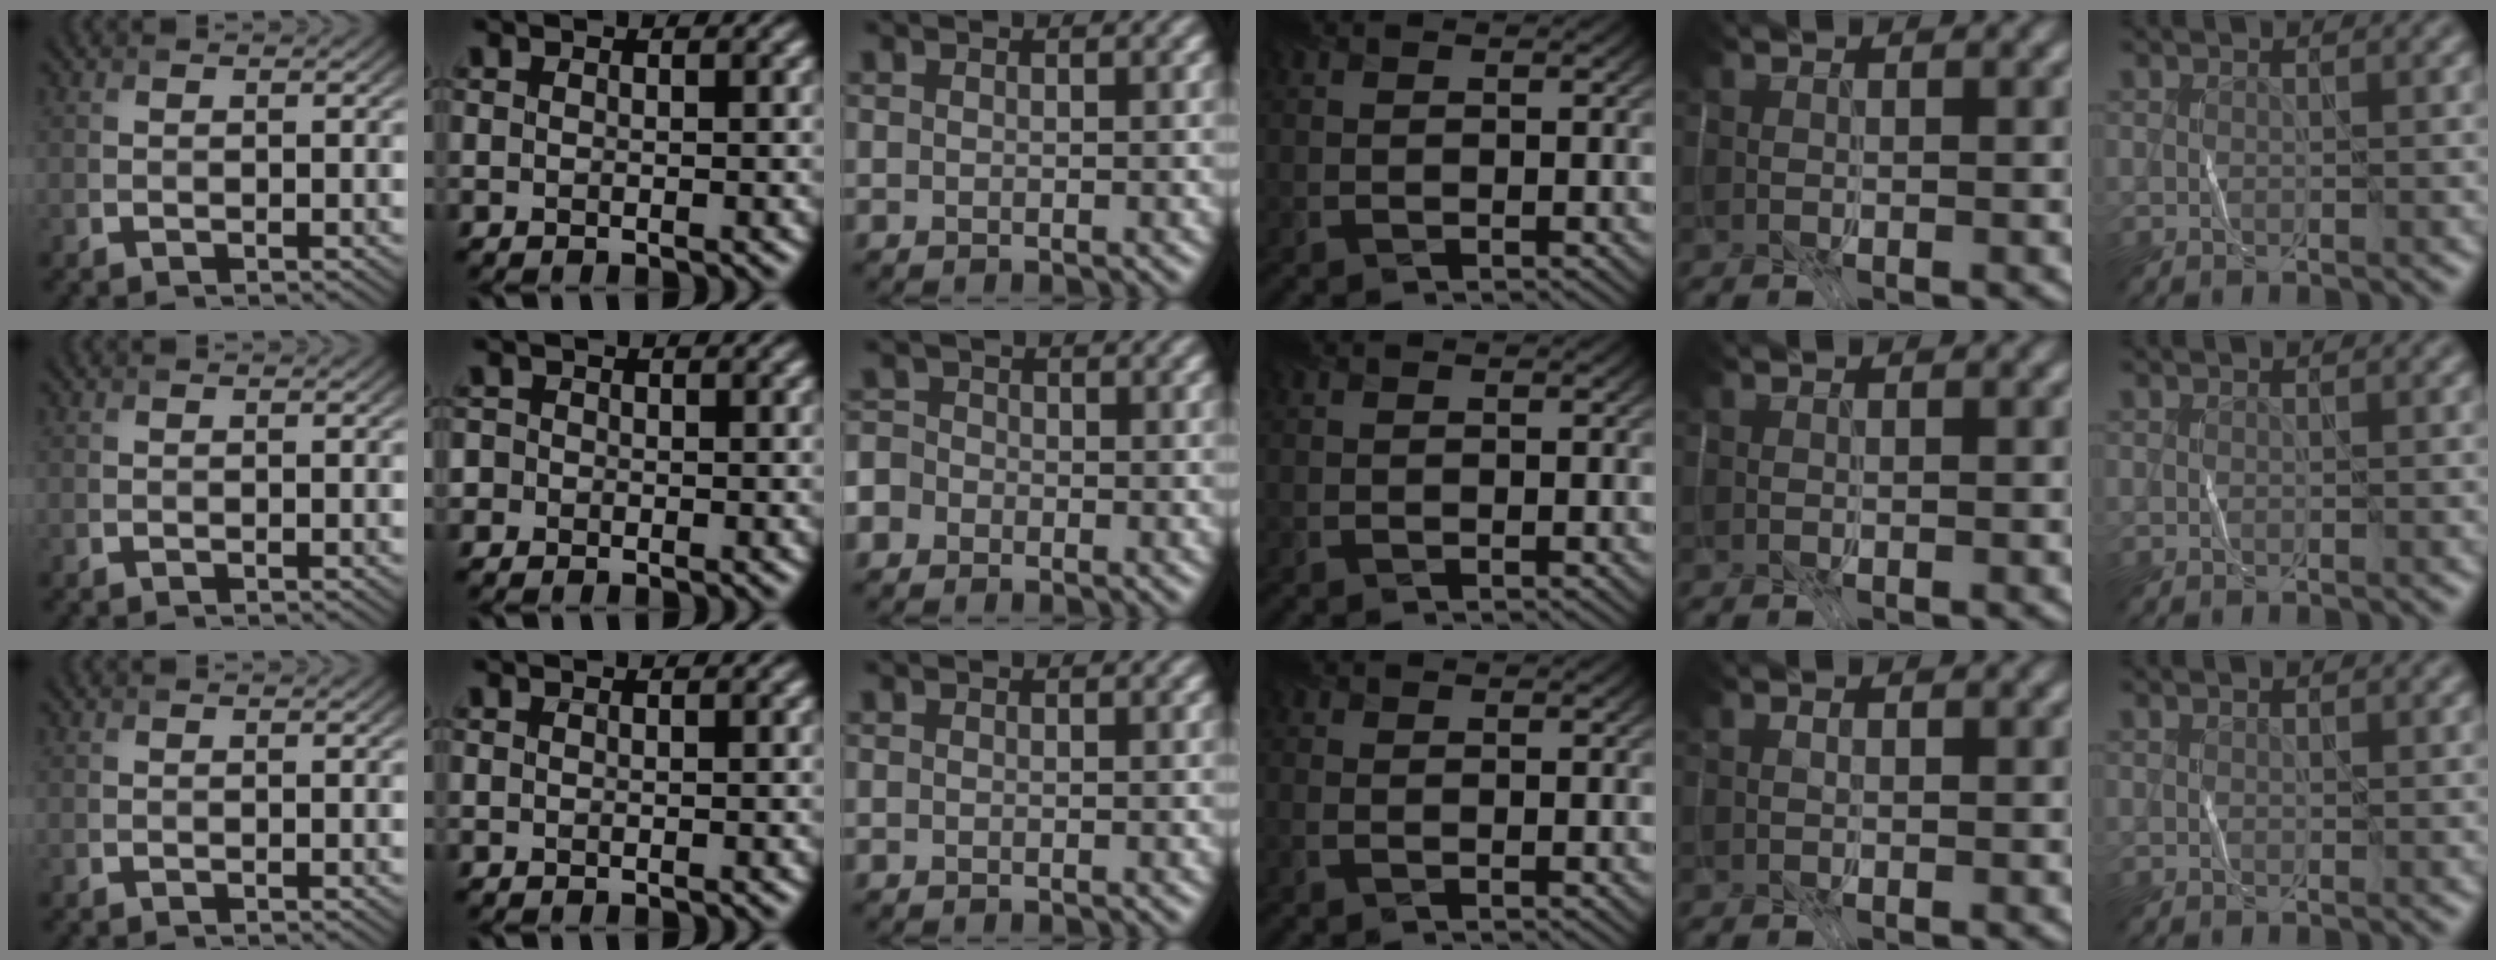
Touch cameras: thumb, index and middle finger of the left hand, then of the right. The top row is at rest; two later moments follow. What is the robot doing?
{"motion": "fold", "object": "coffee filter"}